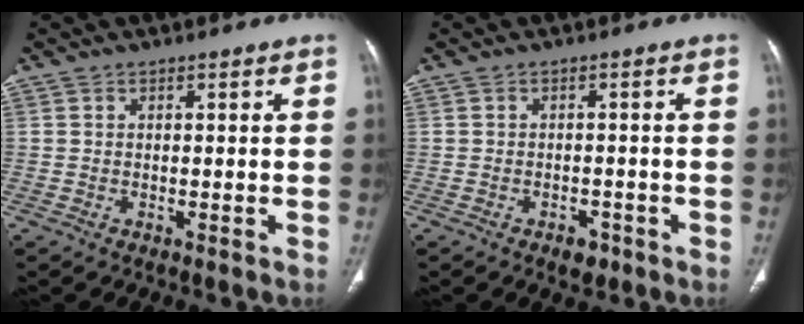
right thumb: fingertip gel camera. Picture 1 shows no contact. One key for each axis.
{"total": 2.7, "fx": -1.7, "fy": 1.6, "fz": 1.2, "tx": -0.007, "ty": 0.006, "tz": -0.020}